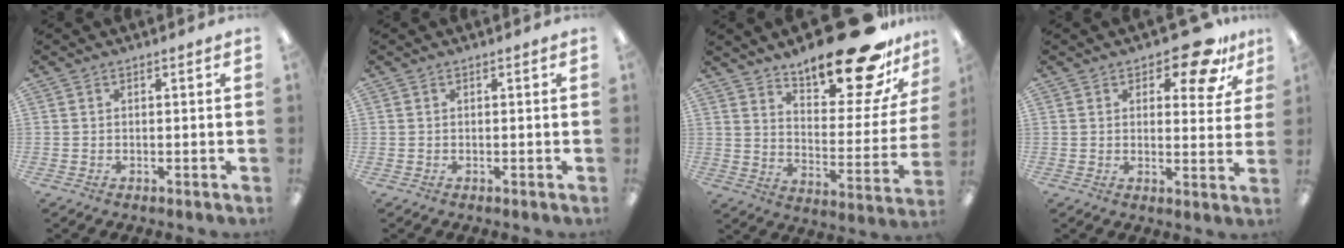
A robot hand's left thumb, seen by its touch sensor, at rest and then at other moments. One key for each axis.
{"total": 0.0}
{"total": 23.0, "fx": 17.6, "fy": 7.3, "fz": 12.8, "tx": -0.178, "ty": -0.121, "tz": 0.289}
{"total": 10.5, "fx": 7.2, "fy": 4.2, "fz": 6.4, "tx": -0.070, "ty": -0.041, "tz": 0.118}